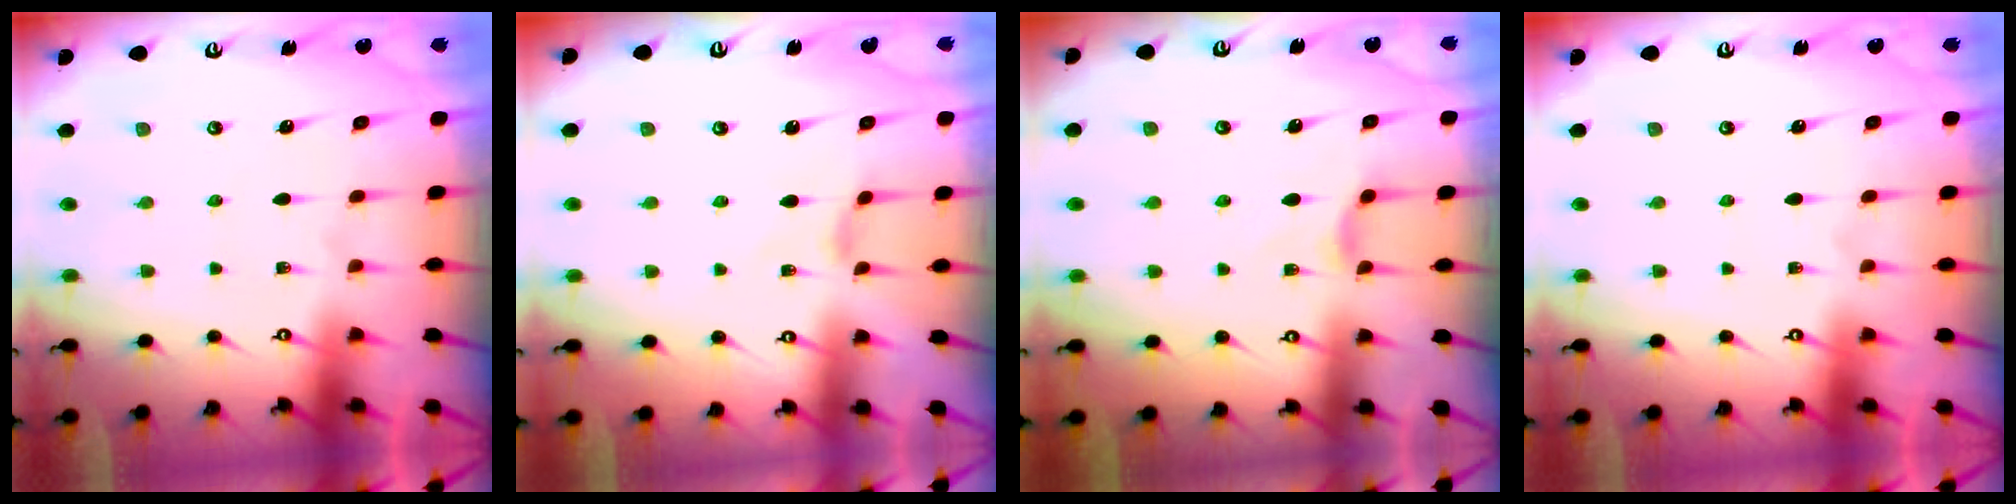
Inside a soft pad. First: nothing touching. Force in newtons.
{"total": 1.4, "press": 1.3, "slide": 0.4}
{"total": 3.0, "press": 2.9, "slide": 0.5}
{"total": 0.0}